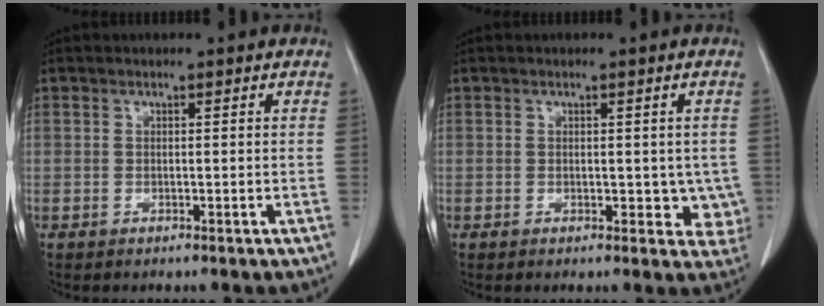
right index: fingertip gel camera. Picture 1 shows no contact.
{"total": 4.4, "force": [-0.2, 2.8, 3.4], "torque": [-0.017, 0.002, 0.000]}